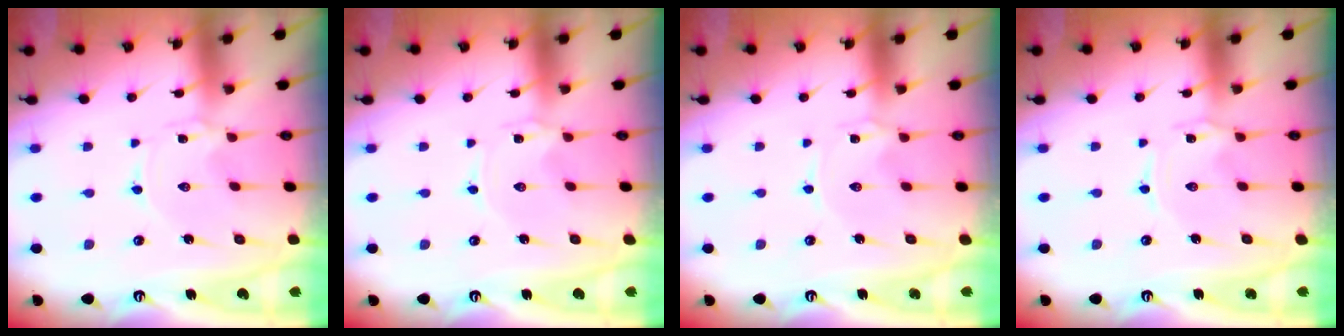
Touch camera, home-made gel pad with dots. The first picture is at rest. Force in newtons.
{"total": 0.0}
{"total": 0.0}
{"total": 0.0}